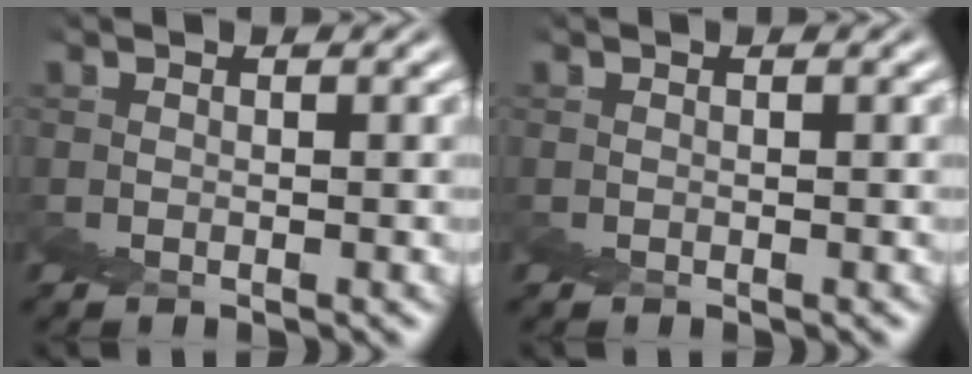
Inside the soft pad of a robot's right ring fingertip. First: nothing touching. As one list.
[{"total": 0.0}]